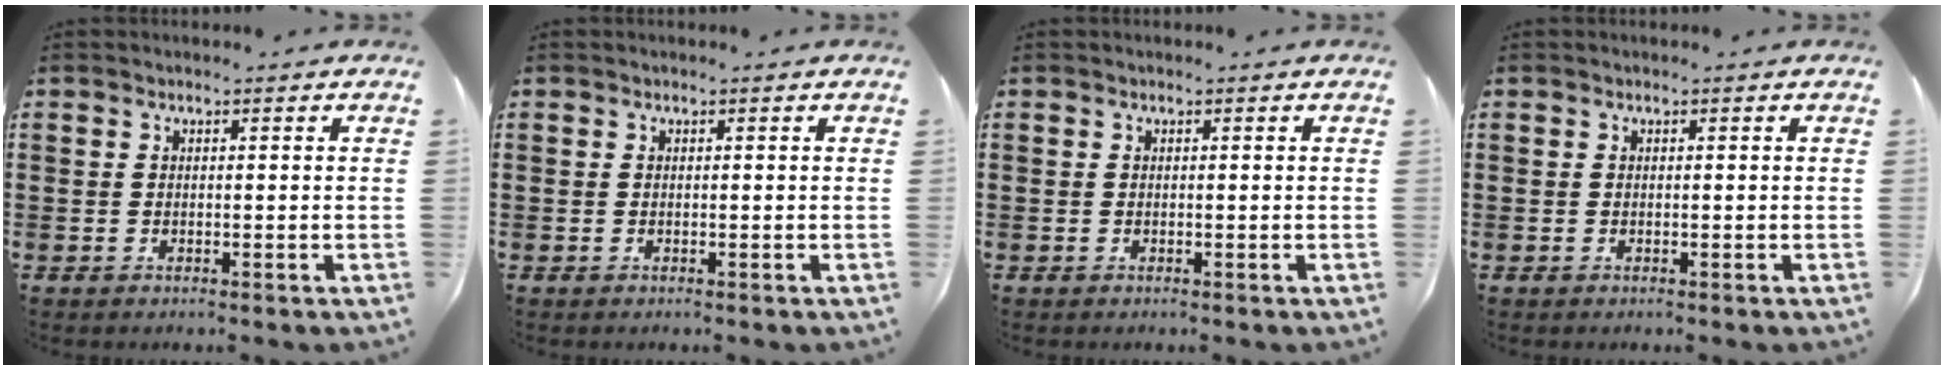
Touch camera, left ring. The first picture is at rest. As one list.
[{"total": 0.0}, {"total": 0.0}, {"total": 0.0}]